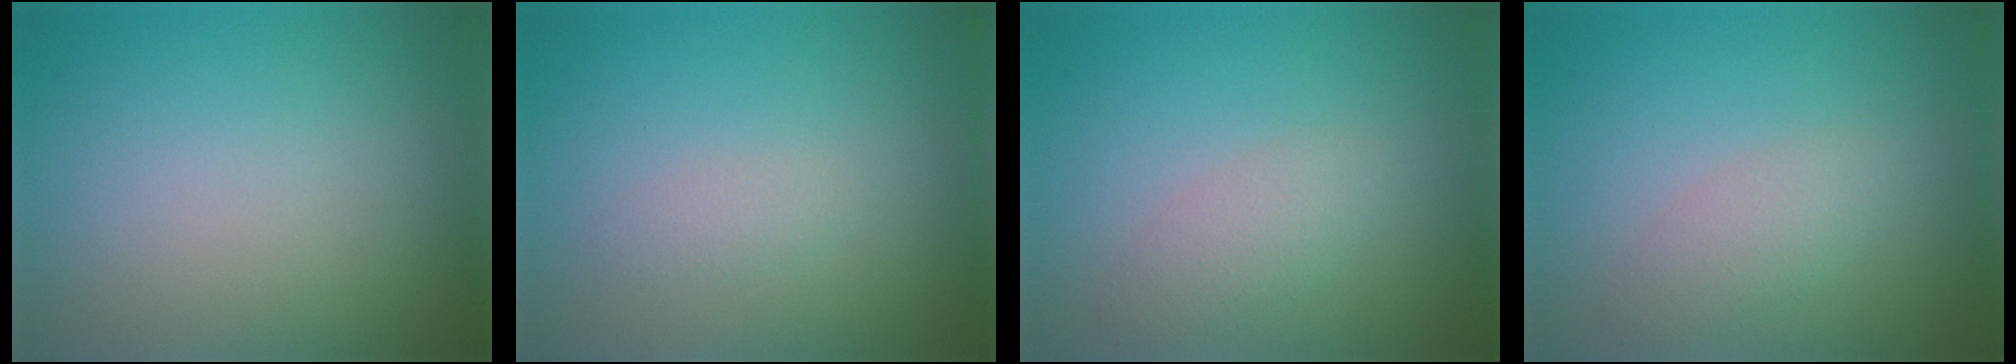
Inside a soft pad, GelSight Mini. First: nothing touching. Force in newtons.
{"total": 0.9, "press": 0.9, "slide": 0.0}
{"total": 2.2, "press": 2.2, "slide": 0.1}
{"total": 2.2, "press": 2.2, "slide": 0.1}